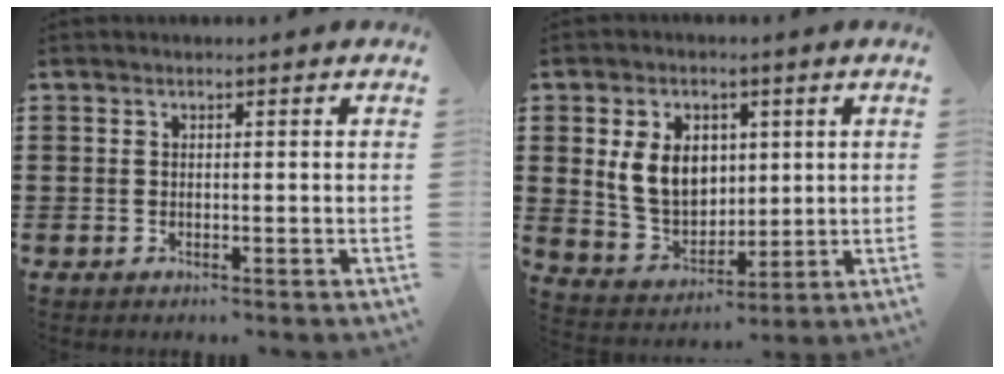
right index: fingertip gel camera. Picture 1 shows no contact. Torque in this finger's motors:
{"motor_torque": [0.62, -0.02, 0.90, 0.16]}